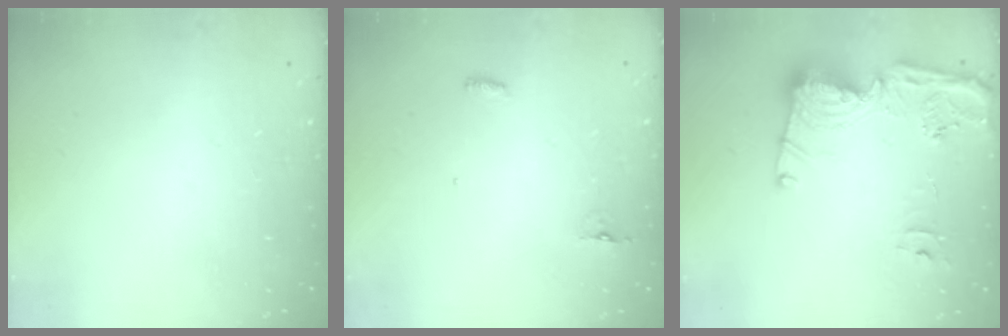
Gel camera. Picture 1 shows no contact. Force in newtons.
{"total": 7.4, "press": 4.4, "slide": 6.0}
{"total": 16.3, "press": 16.2, "slide": 1.5}